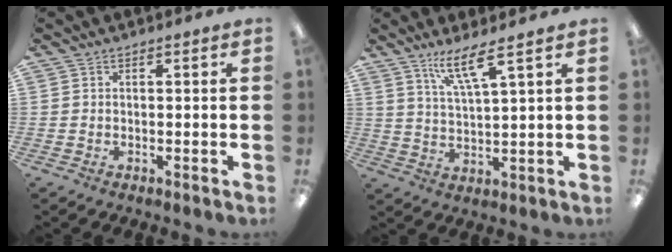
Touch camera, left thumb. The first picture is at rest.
{"total": 8.0, "force": [5.7, 1.0, 5.6], "torque": [-0.107, -0.021, 0.096]}